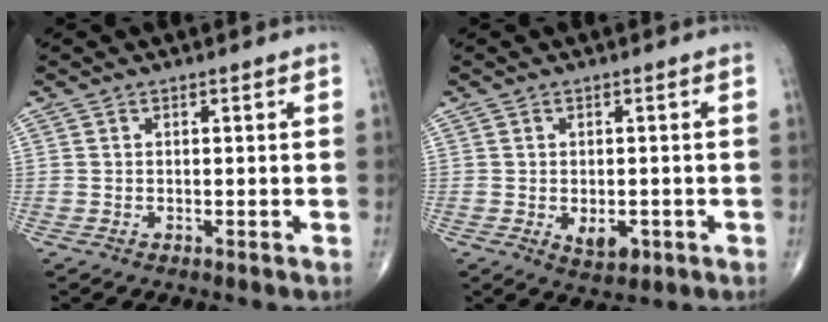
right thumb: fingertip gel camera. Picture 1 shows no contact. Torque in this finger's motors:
{"motor_torque": [0.09, 0.00, -0.21, -0.30, 0.00]}